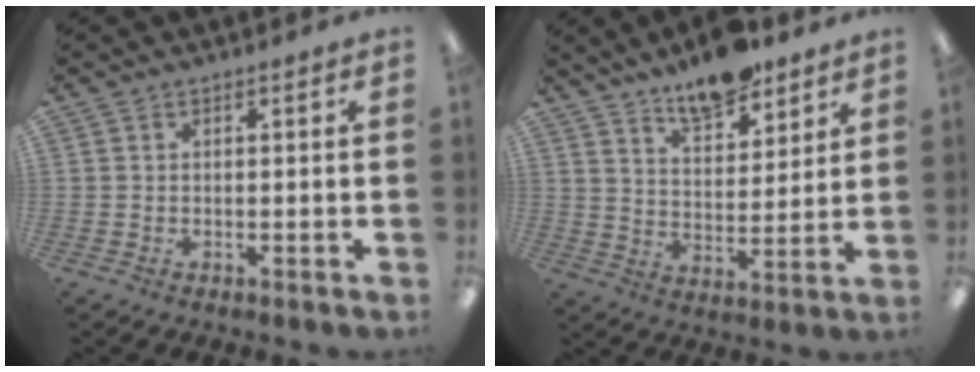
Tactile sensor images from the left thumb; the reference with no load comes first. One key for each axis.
{"total": 10.8, "fx": 8.9, "fy": 4.1, "fz": 4.6, "tx": -0.066, "ty": -0.050, "tz": 0.158}